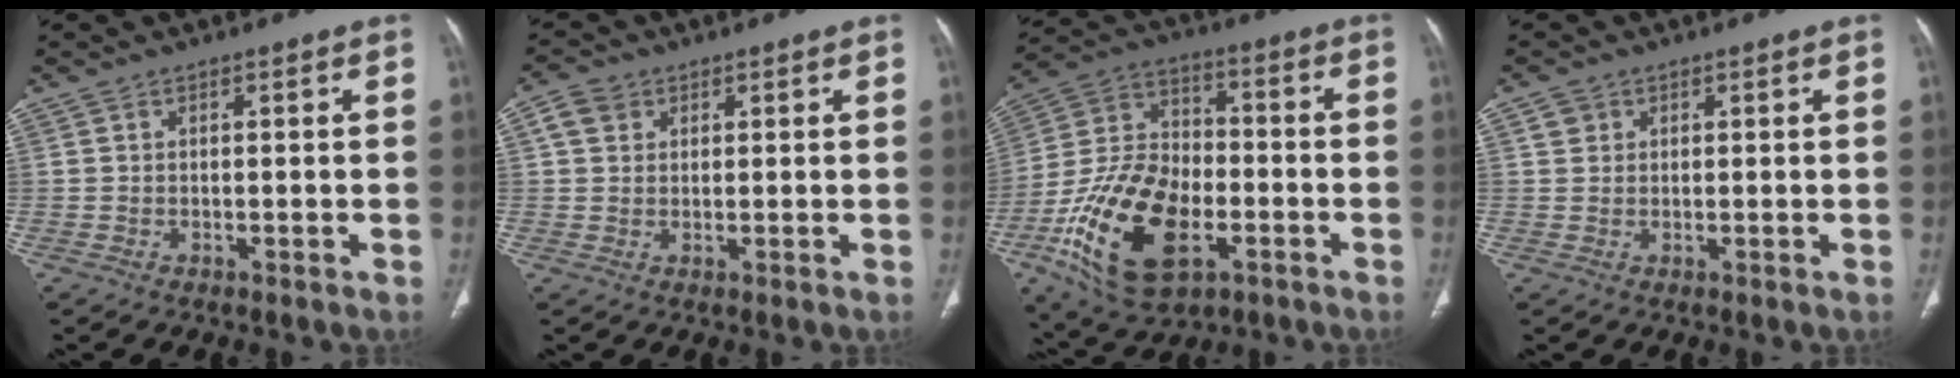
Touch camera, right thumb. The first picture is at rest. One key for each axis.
{"total": 3.9, "fx": 1.6, "fy": 3.2, "fz": 1.6, "tx": -0.021, "ty": 0.002, "tz": 0.031}
{"total": 21.9, "fx": -7.6, "fy": 12.5, "fz": 16.4, "tx": -0.295, "ty": 0.024, "tz": -0.125}
{"total": 2.1, "fx": 0.9, "fy": 1.9, "fz": 0.4, "tx": 0.006, "ty": -0.003, "tz": 0.010}